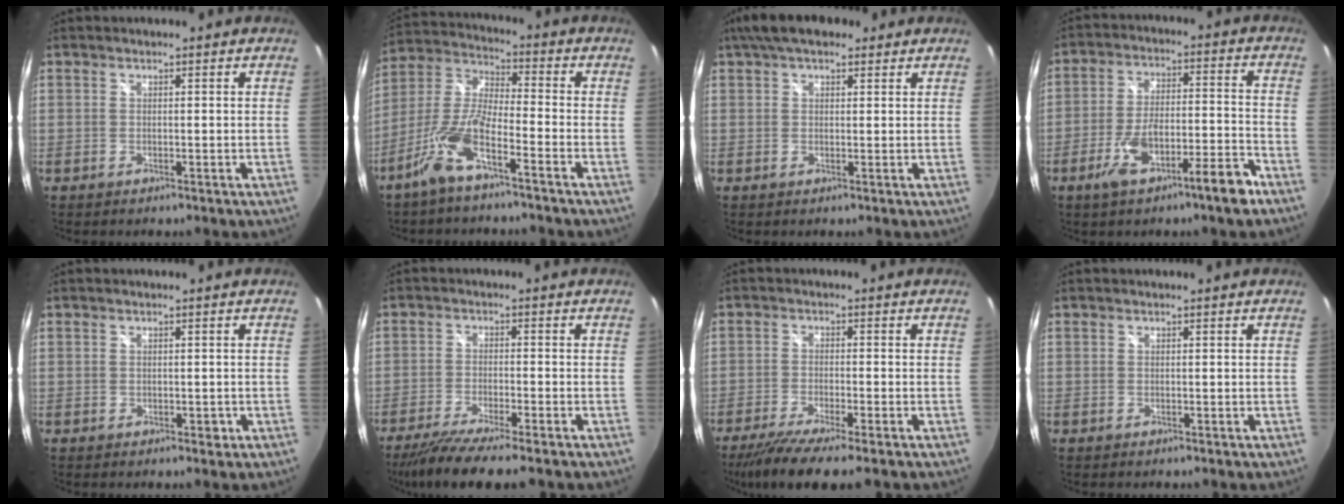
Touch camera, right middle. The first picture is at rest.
{"total": 10.2, "force": [-6.4, 2.0, 7.7], "torque": [-0.173, -0.001, -0.124]}
{"total": 7.6, "force": [5.1, 3.4, 4.6], "torque": [-0.075, 0.034, 0.079]}
{"total": 11.6, "force": [-7.4, 1.7, 8.7], "torque": [-0.158, 0.004, -0.114]}
{"total": 1.0, "force": [-0.3, 0.9, 0.5], "torque": [-0.002, -0.001, -0.004]}
{"total": 9.4, "force": [-7.7, 0.2, 5.3], "torque": [-0.120, -0.030, -0.131]}
{"total": 8.7, "force": [-6.8, 0.2, 5.4], "torque": [-0.123, -0.033, -0.117]}
{"total": 0.0}